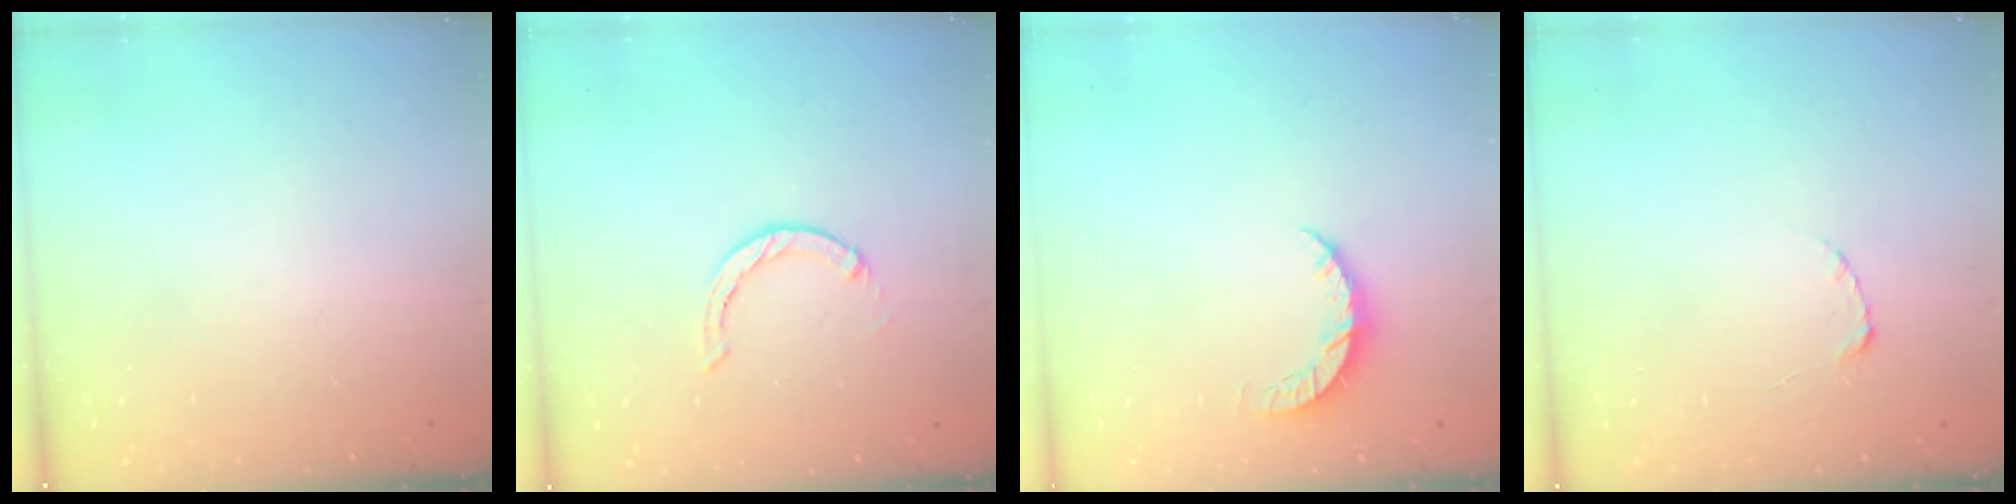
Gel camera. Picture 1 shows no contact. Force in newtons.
{"total": 0.0}
{"total": 5.2, "press": 5.1, "slide": 0.4}
{"total": 2.2, "press": 2.2, "slide": 0.3}